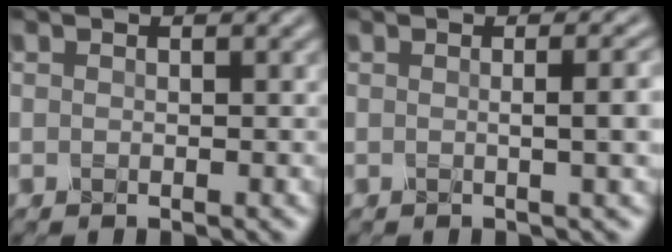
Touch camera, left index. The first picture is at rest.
{"total": 3.4, "force": [-0.1, 0.9, 3.2], "torque": [-0.039, 0.006, 0.000]}